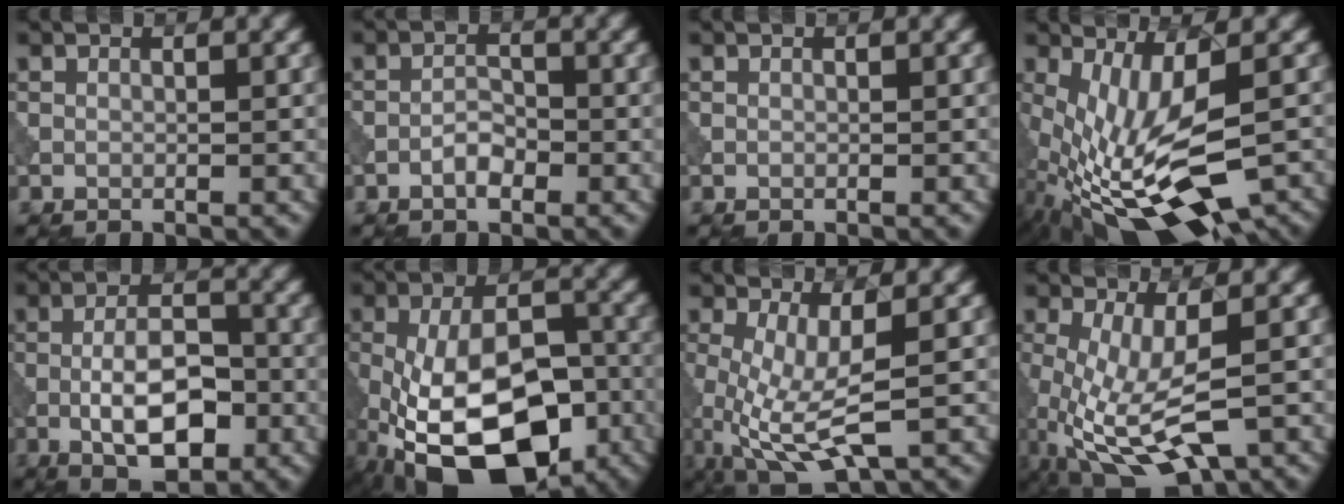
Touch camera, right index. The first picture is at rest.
{"total": 2.0, "force": [-1.1, 0.9, 1.4], "torque": [-0.022, 0.006, -0.022]}
{"total": 0.0}
{"total": 14.1, "force": [-5.1, 5.2, 12.0], "torque": [-0.231, -0.033, -0.070]}
{"total": 6.7, "force": [-1.9, 2.9, 5.7], "torque": [-0.099, 0.005, -0.038]}
{"total": 16.9, "force": [-7.4, 8.6, 12.5], "torque": [-0.225, -0.018, -0.115]}
{"total": 6.4, "force": [-1.3, 2.2, 5.9], "torque": [-0.137, -0.018, -0.019]}
{"total": 9.6, "force": [-3.3, 4.0, 8.1], "torque": [-0.186, -0.029, -0.050]}